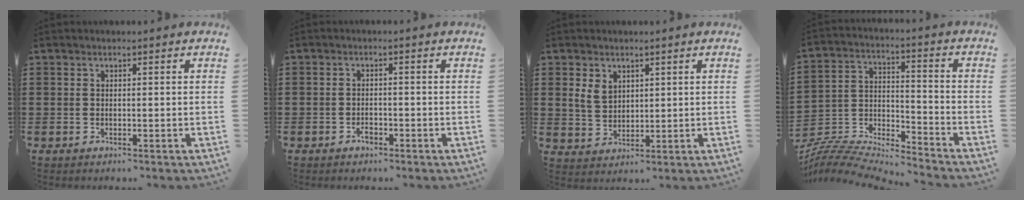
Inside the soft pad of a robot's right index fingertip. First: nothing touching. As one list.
[{"total": 1.4, "force": [-1.0, 0.6, 0.8], "torque": [-0.017, -0.004, -0.018]}, {"total": 3.8, "force": [1.6, 2.9, 1.9], "torque": [-0.047, 0.011, 0.030]}, {"total": 6.5, "force": [-6.4, 0.9, 0.9], "torque": [-0.028, -0.005, -0.133]}]